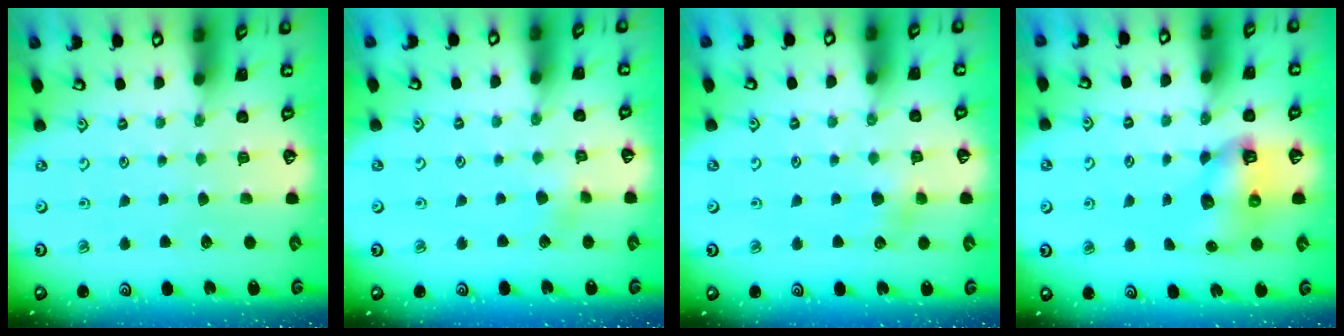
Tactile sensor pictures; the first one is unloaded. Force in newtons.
{"total": 3.9, "press": 3.7, "slide": 0.9}
{"total": 4.8, "press": 4.7, "slide": 0.5}
{"total": 8.2, "press": 8.2, "slide": 1.1}